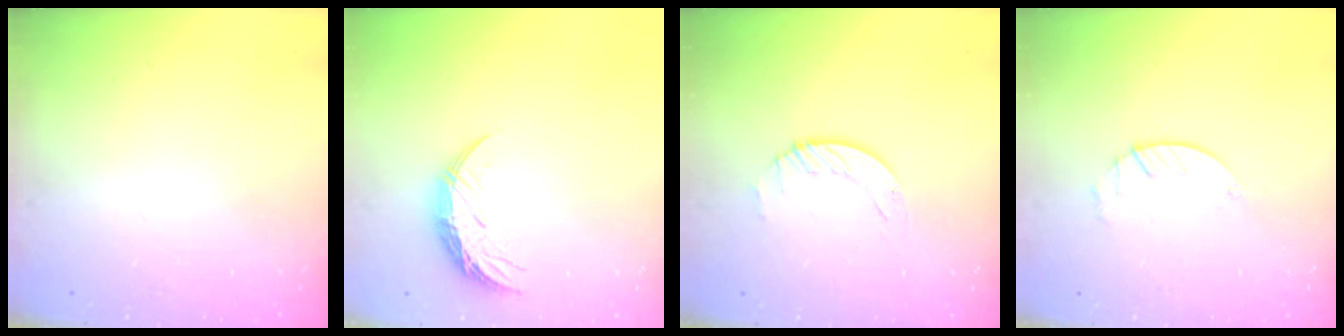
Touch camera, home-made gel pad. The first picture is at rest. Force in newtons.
{"total": 8.2, "press": 8.2, "slide": 0.8}
{"total": 2.3, "press": 2.3, "slide": 0.3}
{"total": 1.8, "press": 1.8, "slide": 0.2}